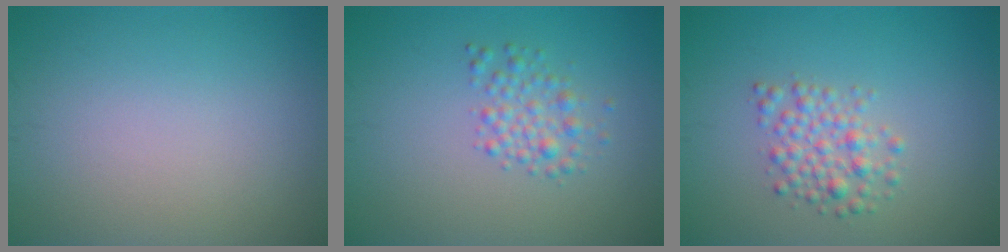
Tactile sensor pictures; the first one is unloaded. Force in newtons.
{"total": 2.2, "press": 2.2, "slide": 0.1}
{"total": 2.7, "press": 2.7, "slide": 0.1}